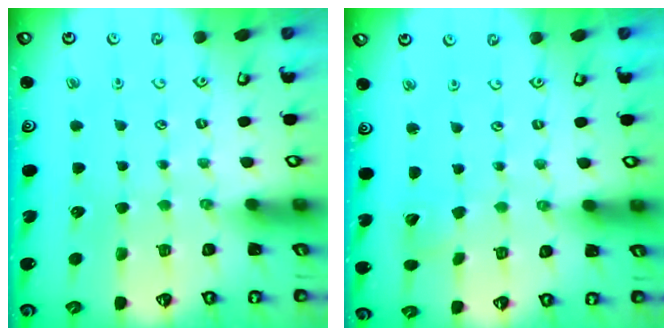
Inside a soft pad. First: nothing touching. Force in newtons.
{"total": 2.8, "press": 2.8, "slide": 0.0}